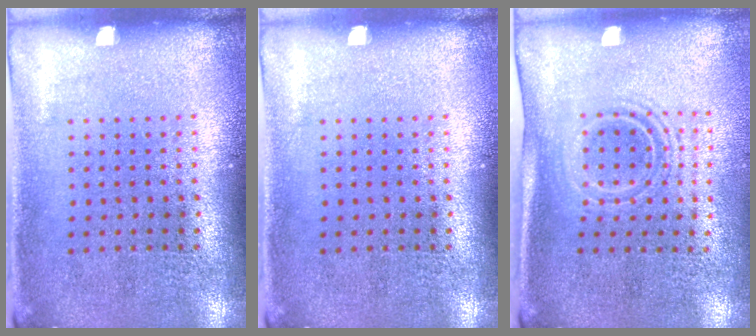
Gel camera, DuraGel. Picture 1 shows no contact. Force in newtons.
{"total": 0.0}
{"total": 1.6, "press": 1.2, "slide": 1.1}